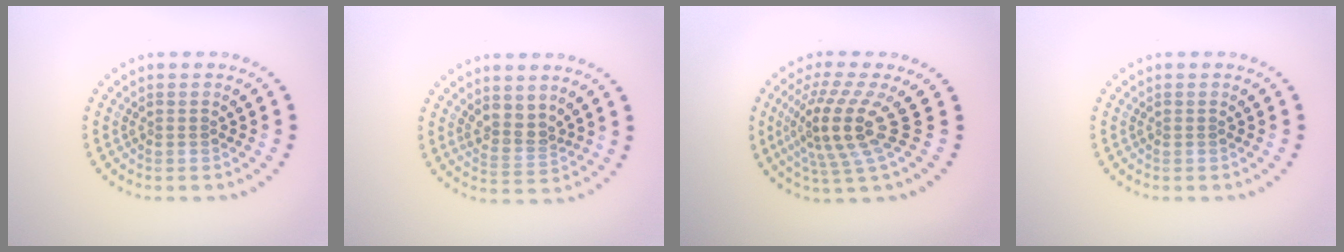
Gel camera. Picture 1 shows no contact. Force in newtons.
{"total": 2.4, "press": 1.9, "slide": 1.5}
{"total": 5.0, "press": 3.6, "slide": 3.4}
{"total": 0.0}